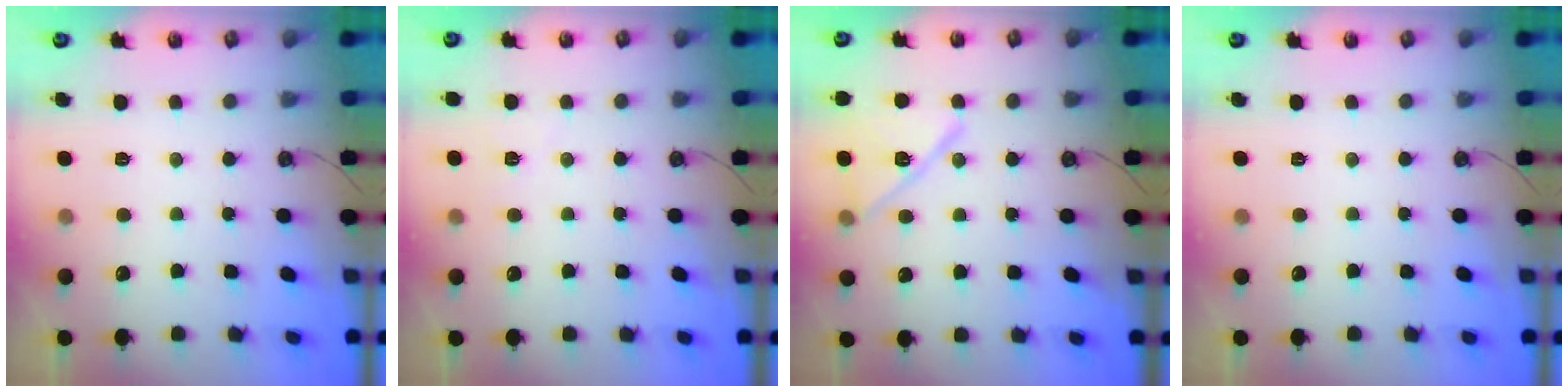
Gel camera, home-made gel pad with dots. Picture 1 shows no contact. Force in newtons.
{"total": 2.9, "press": 2.1, "slide": 2.0}
{"total": 14.3, "press": 11.3, "slide": 8.8}
{"total": 0.0}